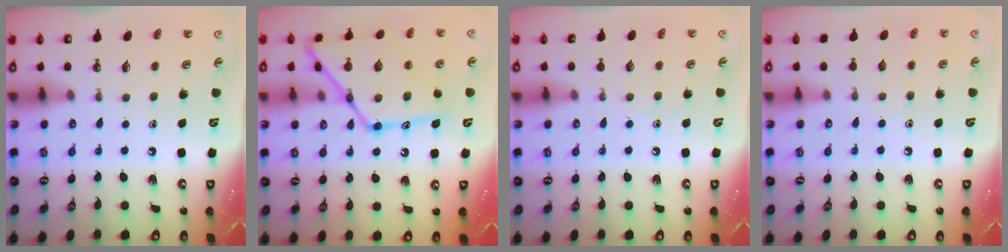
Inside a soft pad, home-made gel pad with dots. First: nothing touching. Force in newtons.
{"total": 18.7, "press": 18.6, "slide": 1.7}
{"total": 4.5, "press": 4.5, "slide": 0.5}
{"total": 5.6, "press": 5.6, "slide": 0.7}